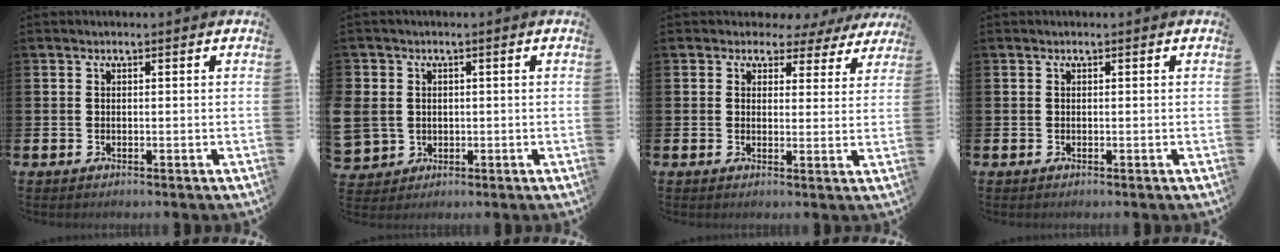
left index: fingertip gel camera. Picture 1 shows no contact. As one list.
[{"total": 4.3, "force": [0.9, 4.2, 0.8], "torque": [-0.026, 0.008, 0.016]}, {"total": 3.0, "force": [2.0, 2.1, 0.4], "torque": [0.000, -0.017, 0.026]}, {"total": 0.0}]